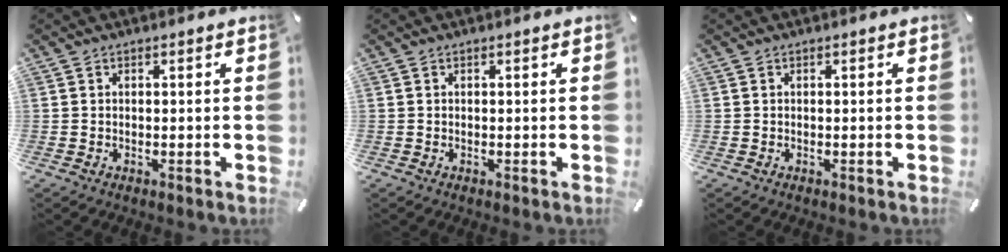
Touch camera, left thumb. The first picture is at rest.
{"total": 0.0}
{"total": 0.0}